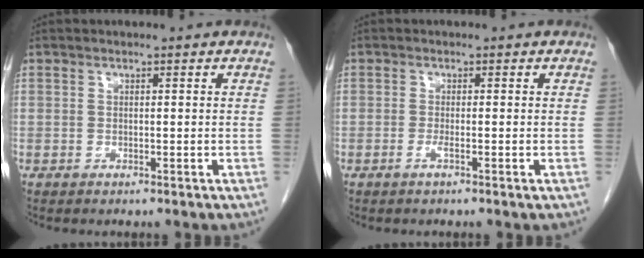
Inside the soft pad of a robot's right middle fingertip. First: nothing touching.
{"total": 1.3, "force": [-0.7, -0.2, 1.1], "torque": [-0.022, -0.002, -0.013]}